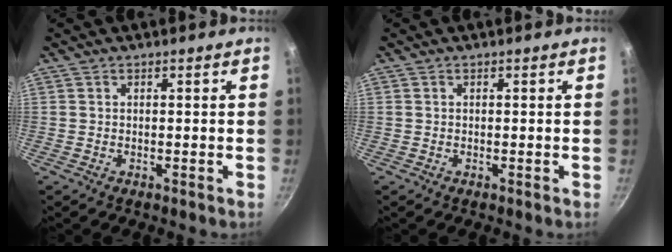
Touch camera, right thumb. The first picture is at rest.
{"total": 0.0}